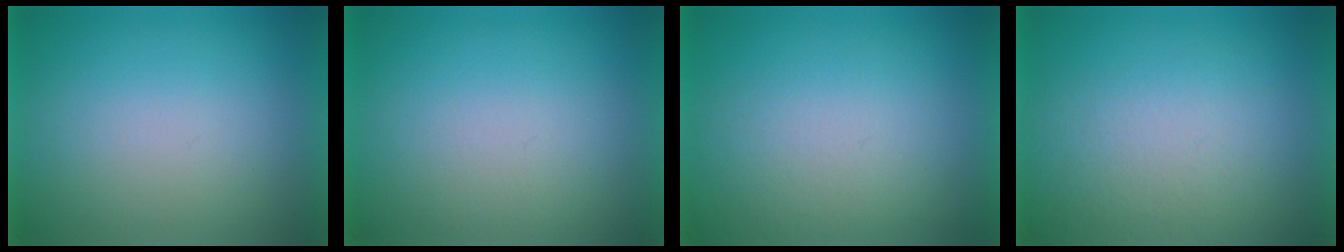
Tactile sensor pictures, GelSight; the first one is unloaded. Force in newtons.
{"total": 1.3}
{"total": 3.5}
{"total": 5.5}